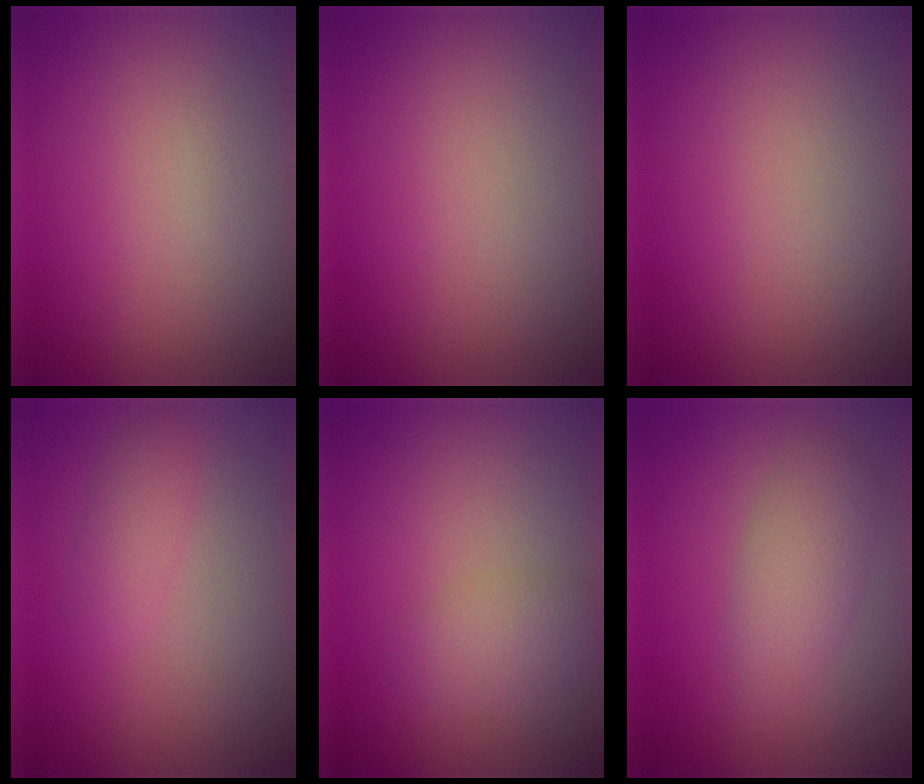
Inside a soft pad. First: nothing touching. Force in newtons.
{"total": 0.0}
{"total": 0.0}
{"total": 1.5, "press": 1.5, "slide": 0.1}
{"total": 2.1, "press": 2.1, "slide": 0.0}
{"total": 3.0, "press": 3.0, "slide": 0.0}